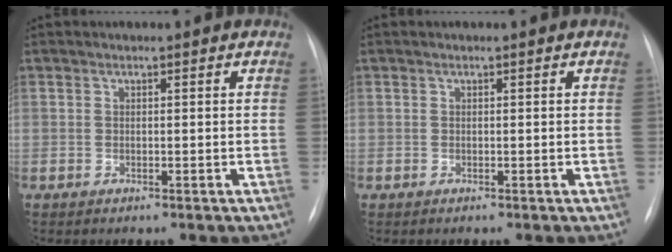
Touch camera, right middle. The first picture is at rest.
{"total": 0.0}